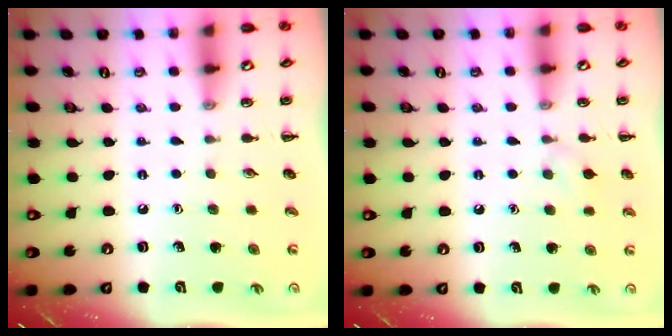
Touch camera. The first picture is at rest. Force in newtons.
{"total": 5.4, "press": 5.0, "slide": 1.9}